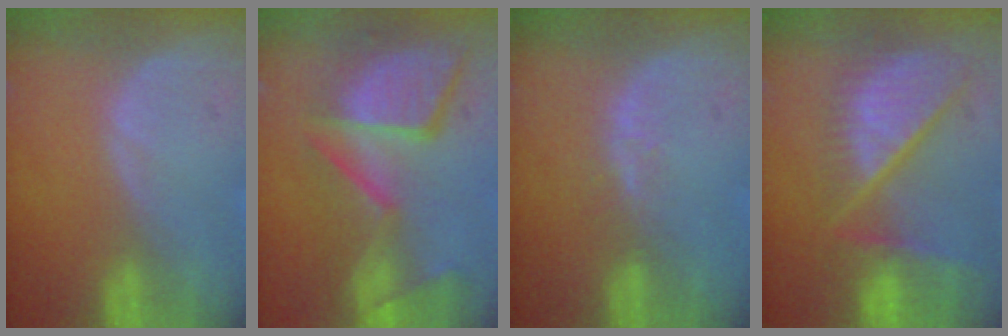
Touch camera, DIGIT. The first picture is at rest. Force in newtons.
{"total": 13.2, "press": 11.2, "slide": 7.0}
{"total": 2.4, "press": 1.8, "slide": 1.5}
{"total": 12.1, "press": 9.9, "slide": 7.0}